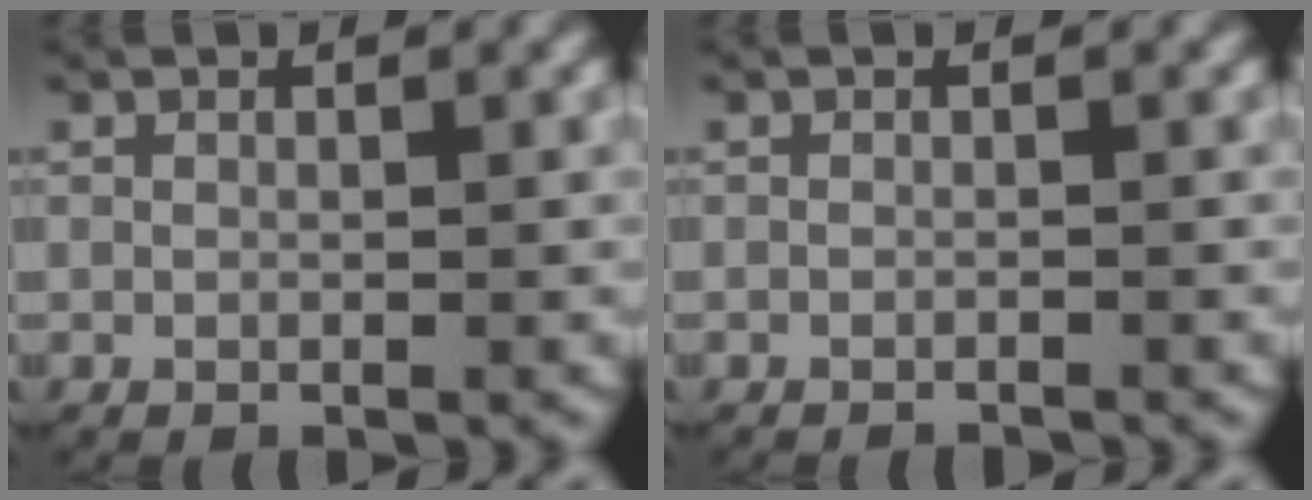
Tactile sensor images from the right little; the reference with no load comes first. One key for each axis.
{"total": 1.0, "fx": -1.0, "fy": 0.0, "fz": 0.0, "tx": -0.004, "ty": -0.005, "tz": -0.013}